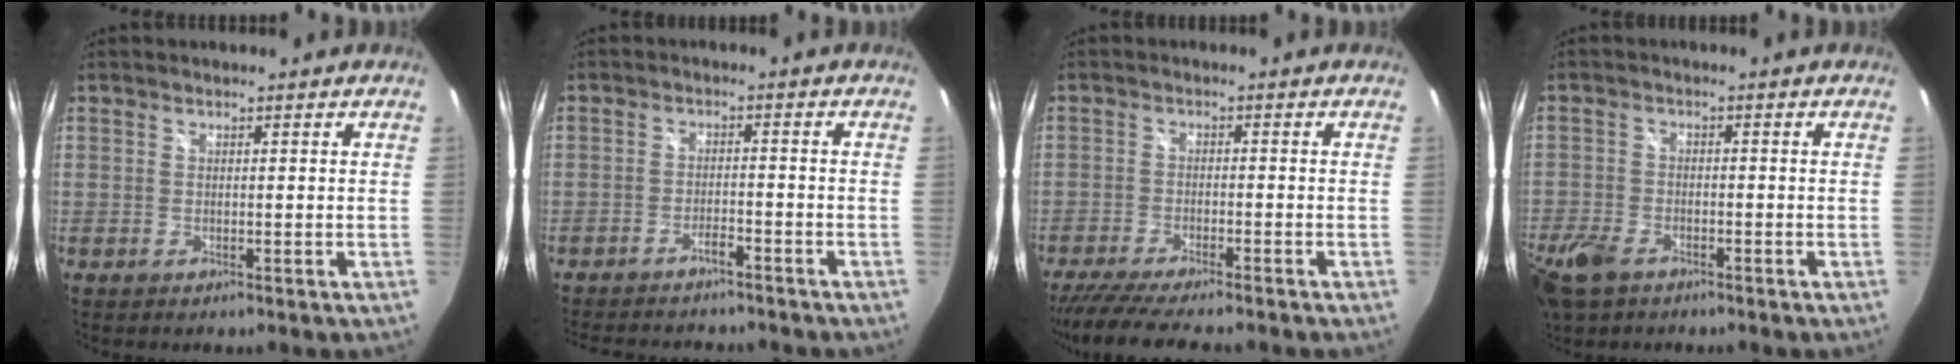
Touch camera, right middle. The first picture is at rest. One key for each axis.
{"total": 9.3, "fx": -8.3, "fy": 2.2, "fz": 3.7, "tx": -0.088, "ty": -0.006, "tz": -0.120}
{"total": 9.6, "fx": -8.4, "fy": 0.6, "fz": 4.7, "tx": -0.112, "ty": -0.029, "tz": -0.140}
{"total": 9.8, "fx": -6.2, "fy": 5.5, "fz": 5.3, "tx": -0.155, "ty": -0.024, "tz": -0.120}